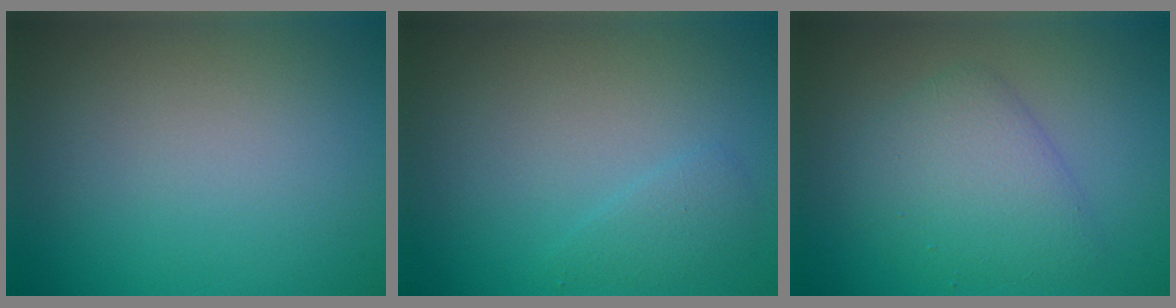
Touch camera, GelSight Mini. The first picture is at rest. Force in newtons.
{"total": 1.3, "press": 1.3, "slide": 0.0}
{"total": 4.1, "press": 4.1, "slide": 0.1}